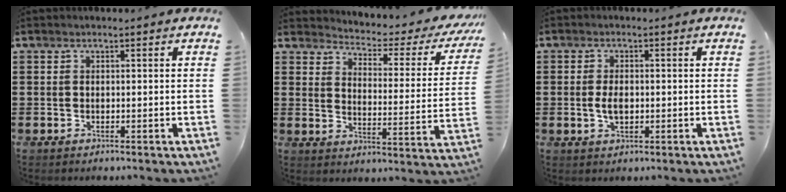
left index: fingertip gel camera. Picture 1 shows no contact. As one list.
[{"total": 2.7, "force": [2.3, 0.7, 1.3], "torque": [-0.035, -0.027, 0.026]}, {"total": 3.1, "force": [-0.2, 1.5, 2.6], "torque": [-0.059, 0.001, -0.006]}]